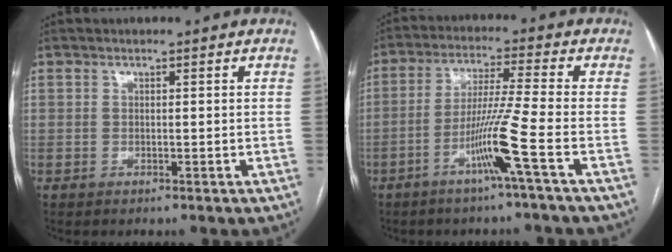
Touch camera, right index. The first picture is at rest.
{"total": 8.7, "force": [-3.9, -2.1, 7.5], "torque": [-0.147, -0.007, -0.080]}